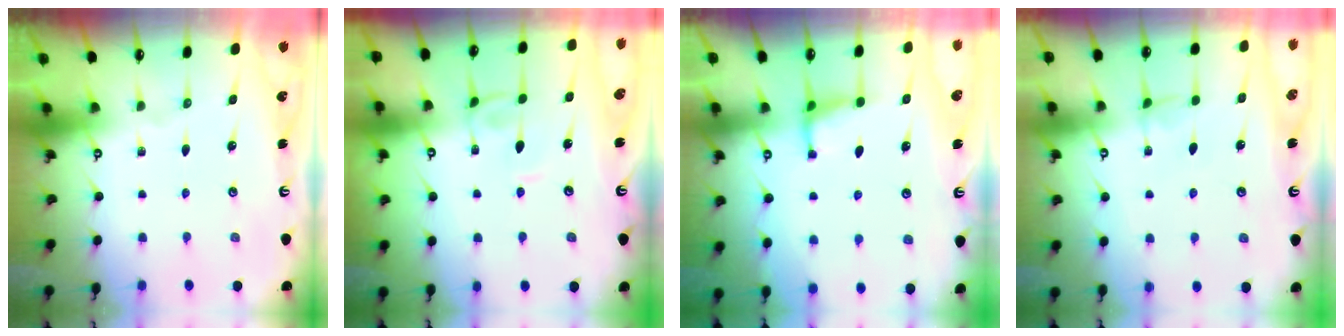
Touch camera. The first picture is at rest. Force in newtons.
{"total": 2.8, "press": 2.8, "slide": 0.2}
{"total": 4.4, "press": 4.4, "slide": 0.2}
{"total": 2.3, "press": 2.2, "slide": 0.3}